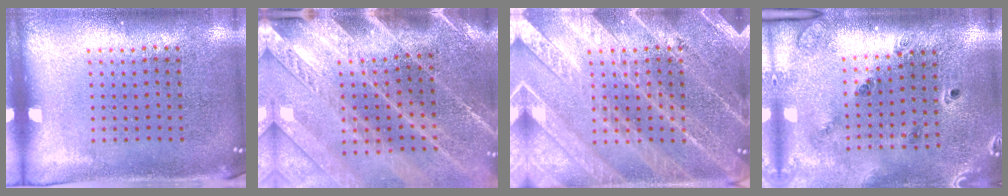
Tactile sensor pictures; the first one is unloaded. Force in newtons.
{"total": 3.7, "press": 3.2, "slide": 1.9}
{"total": 5.4, "press": 5.3, "slide": 0.8}
{"total": 1.4, "press": 1.4, "slide": 0.3}